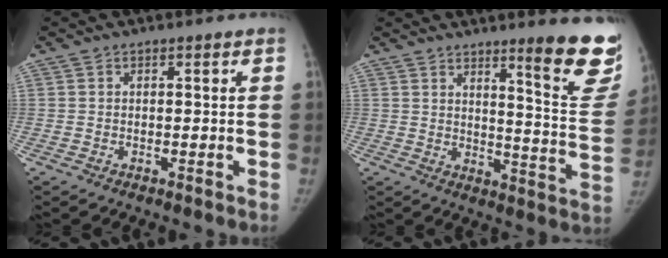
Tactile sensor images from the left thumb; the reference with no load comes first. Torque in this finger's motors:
{"motor_torque": [0.73, -0.65, 0.86, -1.51, 0.24]}